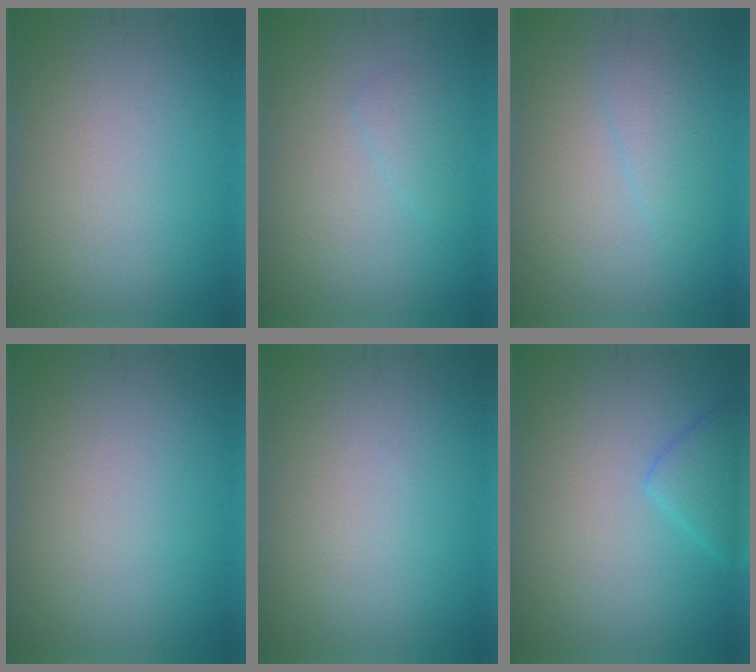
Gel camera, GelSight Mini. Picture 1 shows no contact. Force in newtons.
{"total": 1.1, "press": 1.1, "slide": 0.1}
{"total": 1.6, "press": 1.6, "slide": 0.1}
{"total": 0.0}
{"total": 0.0}
{"total": 2.3, "press": 2.3, "slide": 0.3}